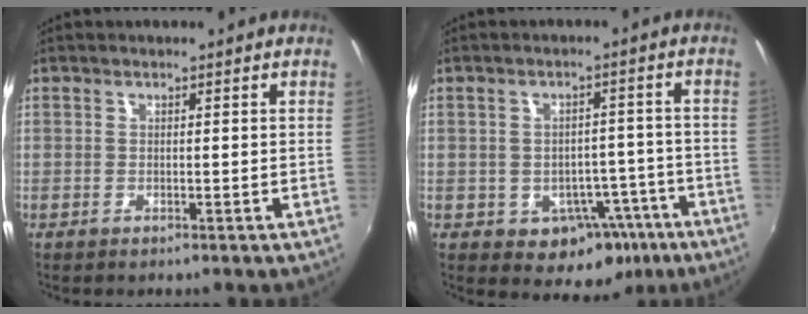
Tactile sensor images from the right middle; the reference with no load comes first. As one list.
[{"total": 9.5, "force": [-4.5, 7.4, 3.9], "torque": [-0.063, 0.028, -0.032]}]